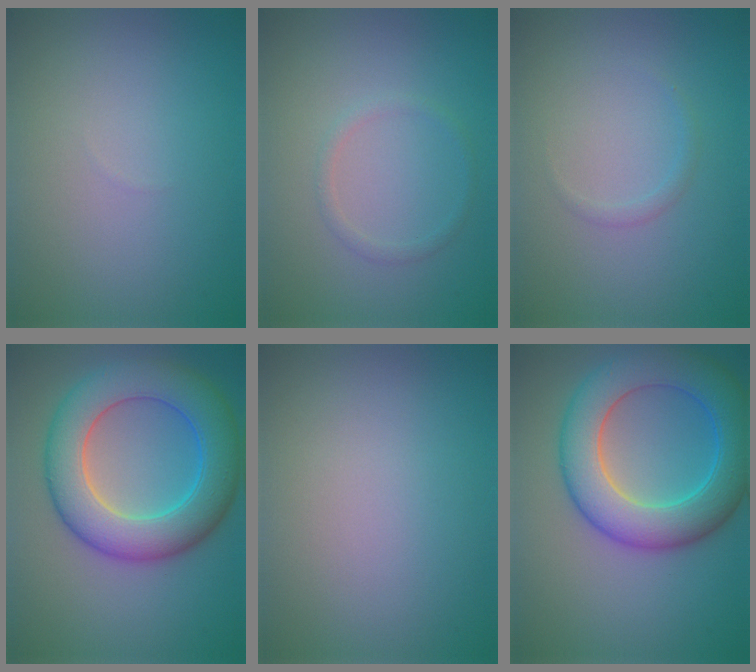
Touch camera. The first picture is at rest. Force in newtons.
{"total": 1.0, "press": 1.0, "slide": 0.1}
{"total": 0.8, "press": 0.8, "slide": 0.1}
{"total": 8.8, "press": 8.8, "slide": 0.3}
{"total": 0.0}
{"total": 8.6, "press": 8.6, "slide": 0.2}